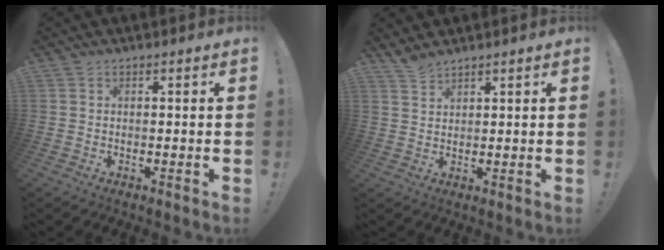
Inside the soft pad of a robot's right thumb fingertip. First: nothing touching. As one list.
[{"total": 3.4, "force": [3.2, 0.7, 0.9], "torque": [-0.014, -0.019, 0.059]}]